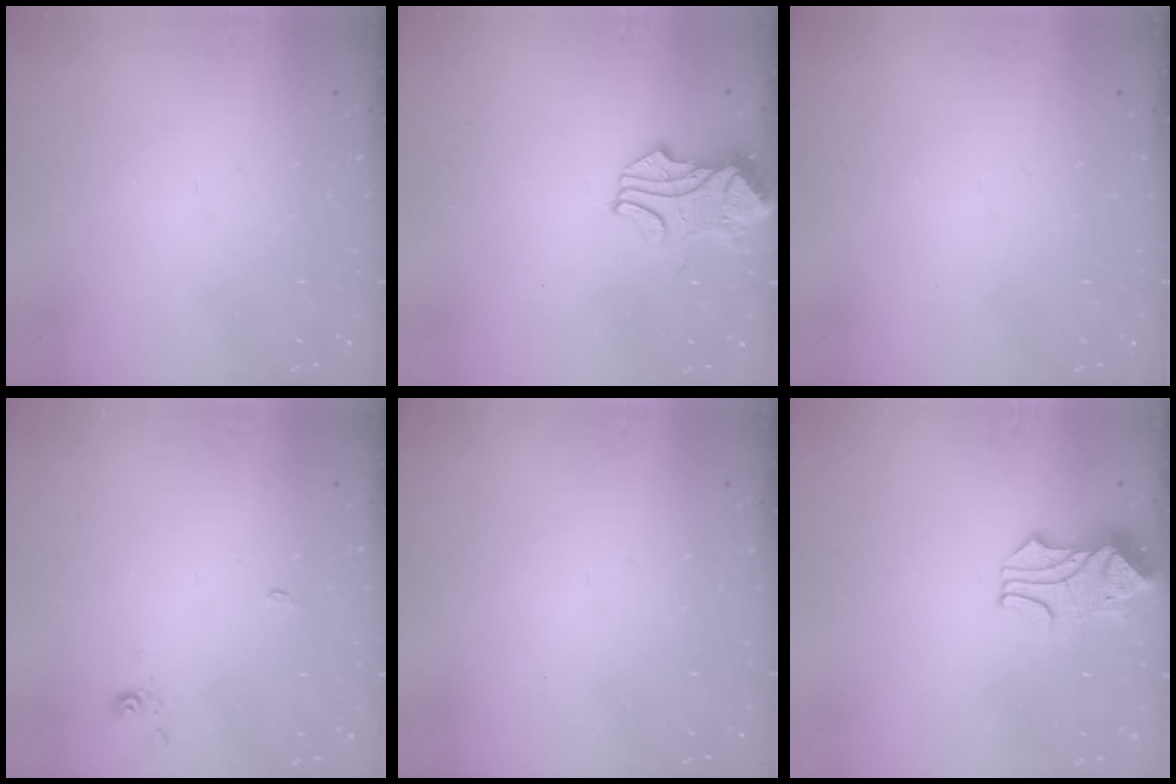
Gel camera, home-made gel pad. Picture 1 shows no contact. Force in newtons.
{"total": 1.9, "press": 1.7, "slide": 0.8}
{"total": 0.0}
{"total": 2.9, "press": 2.9, "slide": 0.6}
{"total": 0.0}
{"total": 1.7, "press": 1.3, "slide": 1.1}